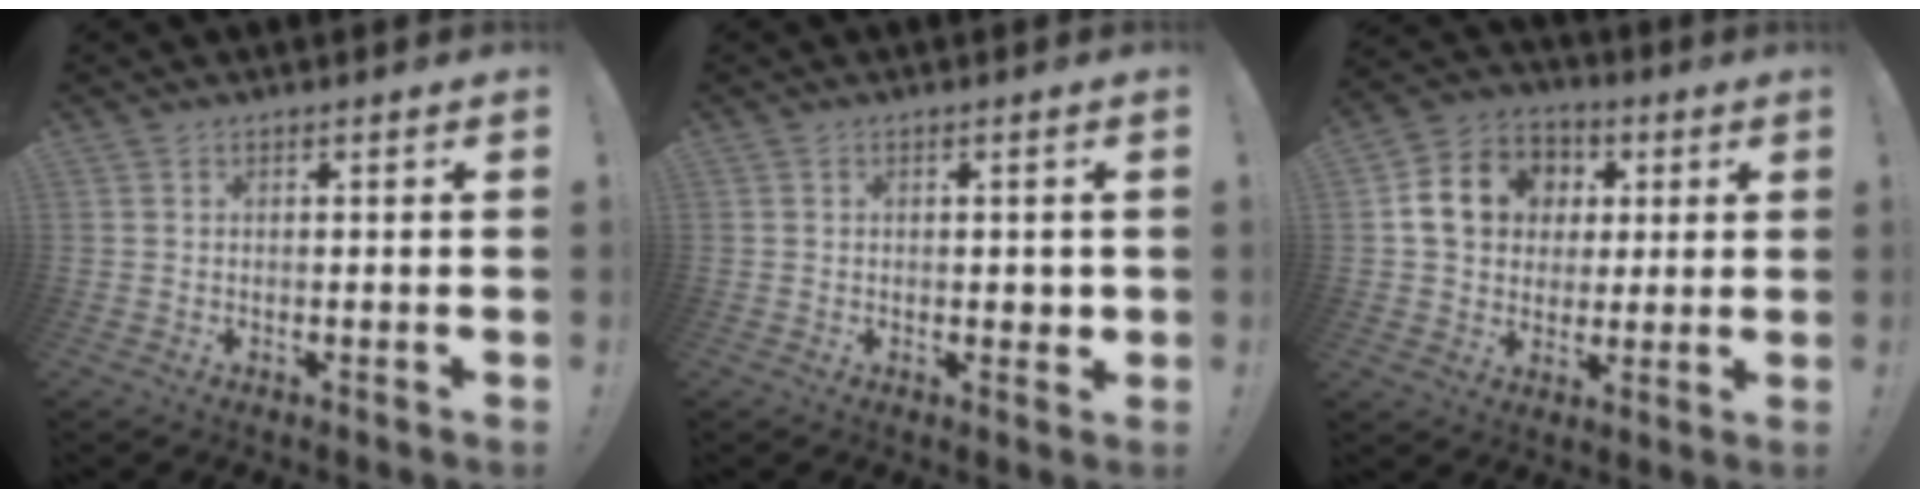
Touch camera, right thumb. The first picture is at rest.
{"total": 1.8, "force": [0.0, 1.2, 1.4], "torque": [-0.015, 0.001, -0.001]}
{"total": 13.8, "force": [3.0, 11.8, 6.5], "torque": [-0.087, 0.004, 0.068]}